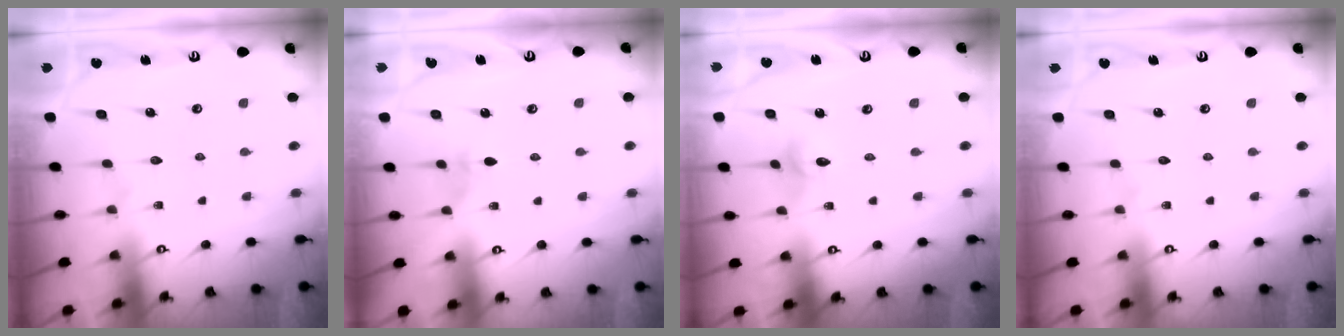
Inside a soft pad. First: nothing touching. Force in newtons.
{"total": 2.7, "press": 2.6, "slide": 0.7}
{"total": 2.8, "press": 2.8, "slide": 0.3}
{"total": 0.0}